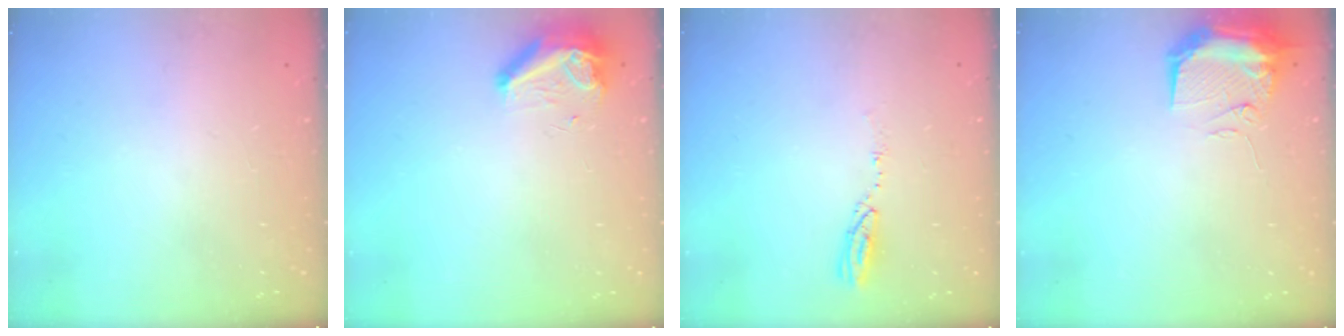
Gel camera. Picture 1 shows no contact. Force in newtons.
{"total": 9.4, "press": 8.8, "slide": 3.5}
{"total": 3.7, "press": 3.7, "slide": 0.2}
{"total": 10.2, "press": 10.1, "slide": 1.7}